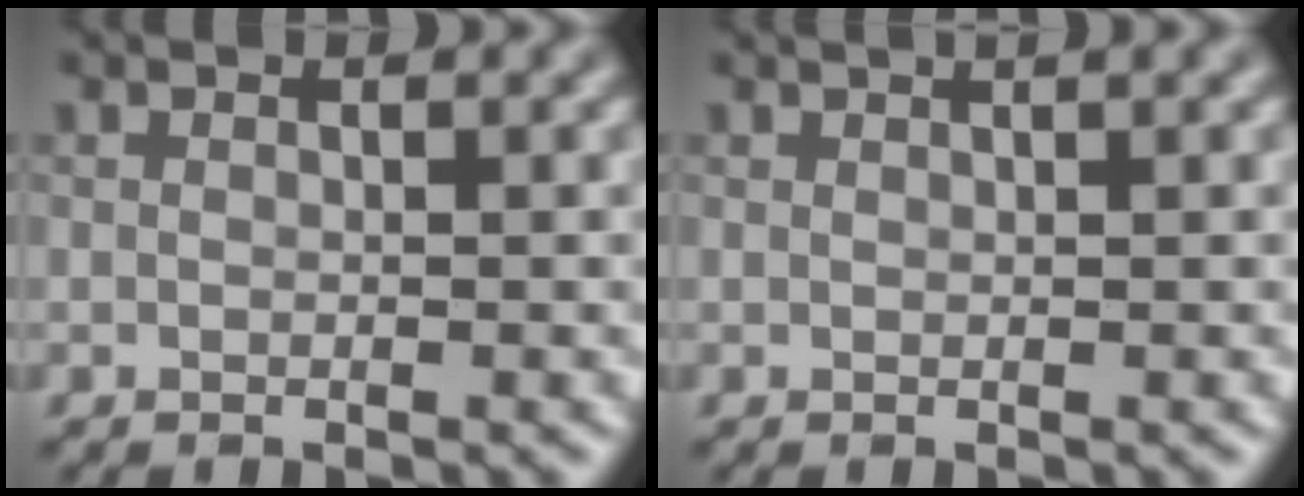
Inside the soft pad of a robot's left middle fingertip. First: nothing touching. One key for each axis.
{"total": 1.0, "fx": 0.8, "fy": 0.2, "fz": 0.6, "tx": -0.006, "ty": -0.004, "tz": 0.006}